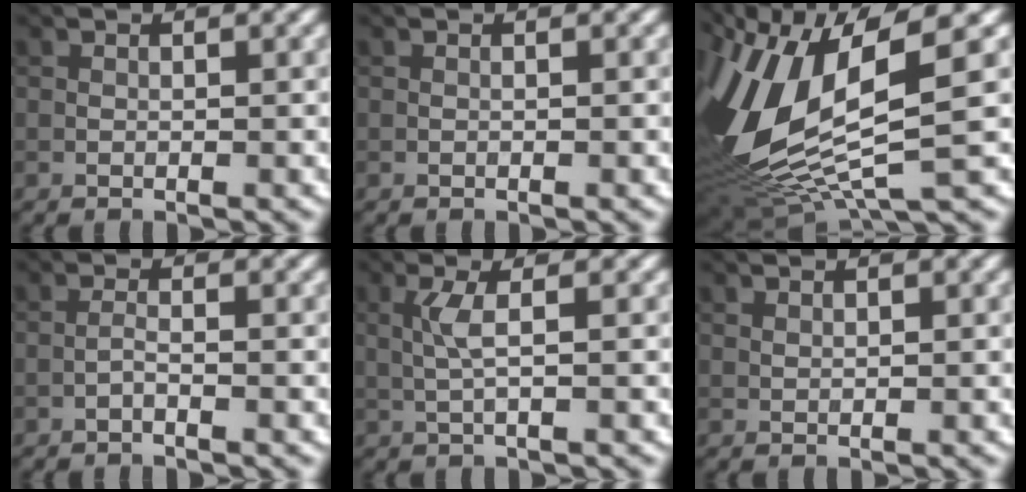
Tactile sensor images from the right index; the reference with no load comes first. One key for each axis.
{"total": 0.0}
{"total": 13.7, "fx": 0.7, "fy": 5.5, "fz": 12.5, "tx": -0.292, "ty": -0.012, "tz": 0.024}
{"total": 0.8, "fx": -0.5, "fy": 0.0, "fz": 0.6, "tx": -0.013, "ty": 0.003, "tz": -0.013}
{"total": 2.0, "fx": 0.3, "fy": 0.2, "fz": 2.0, "tx": -0.047, "ty": 0.003, "tz": 0.007}
{"total": 0.5, "fx": 0.5, "fy": 0.1, "fz": 0.1, "tx": -0.006, "ty": 0.000, "tz": 0.012}